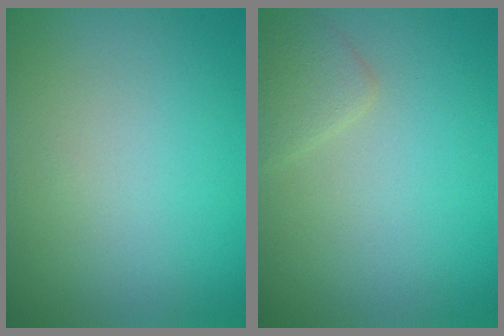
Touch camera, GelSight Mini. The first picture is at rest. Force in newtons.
{"total": 1.6, "press": 1.6, "slide": 0.1}